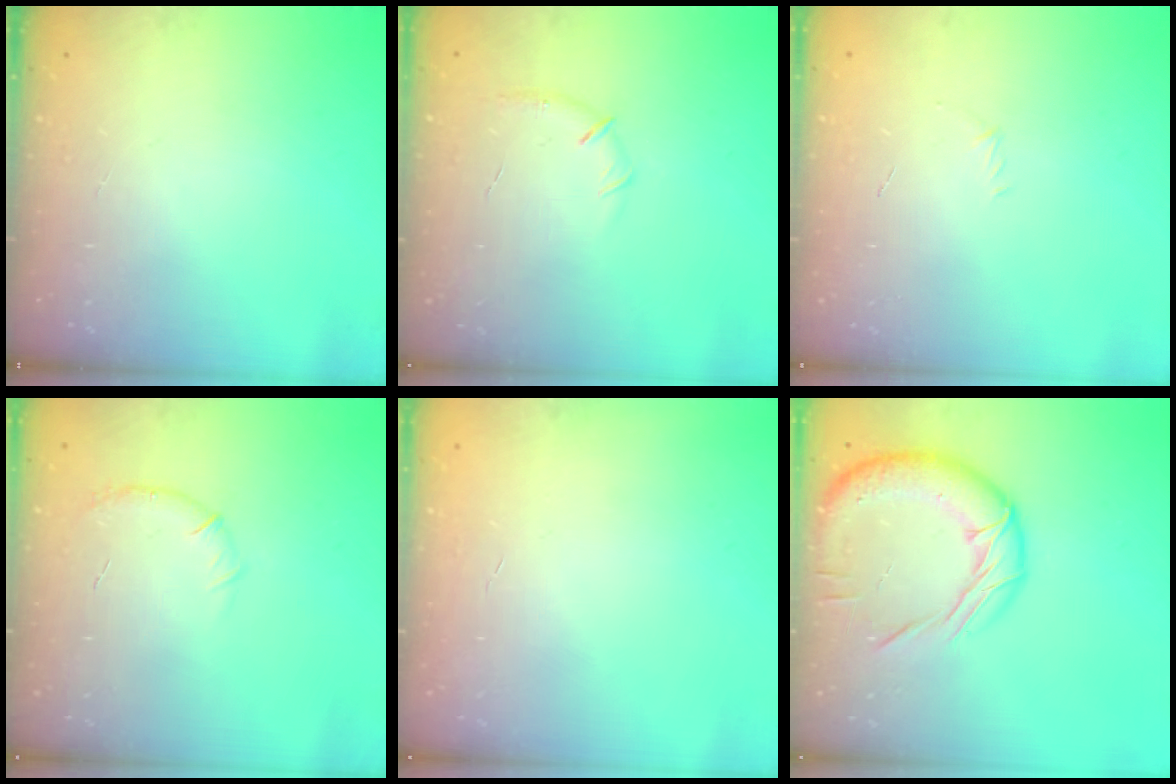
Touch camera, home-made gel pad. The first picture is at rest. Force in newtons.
{"total": 6.4, "press": 6.2, "slide": 1.6}
{"total": 2.7, "press": 2.6, "slide": 0.7}
{"total": 6.8, "press": 6.5, "slide": 1.9}
{"total": 0.5, "press": 0.5, "slide": 0.1}
{"total": 17.5, "press": 17.4, "slide": 1.5}